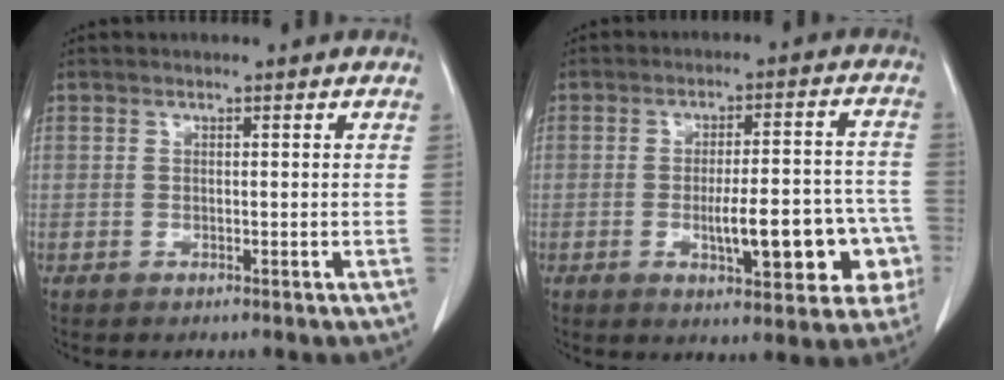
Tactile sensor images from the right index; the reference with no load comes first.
{"total": 13.0, "force": [-3.8, 3.7, 11.9], "torque": [-0.138, 0.028, -0.041]}